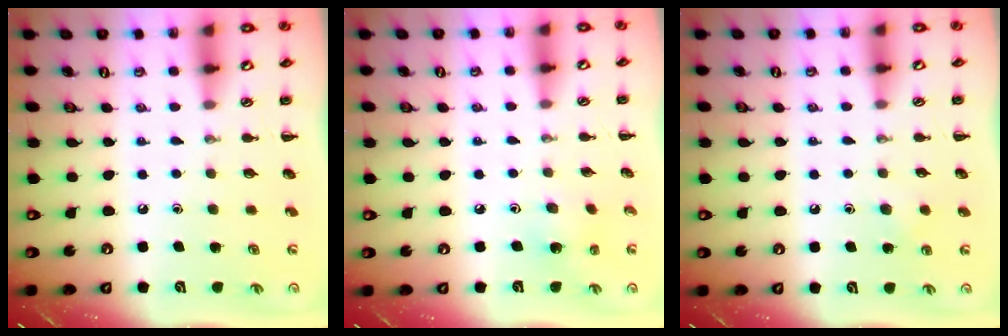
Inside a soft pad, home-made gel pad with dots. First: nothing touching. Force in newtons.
{"total": 2.0, "press": 1.9, "slide": 0.6}
{"total": 3.2, "press": 3.1, "slide": 0.9}